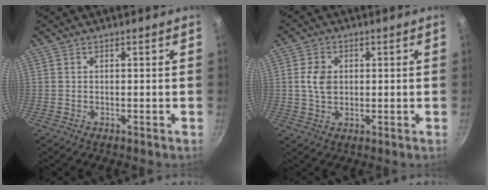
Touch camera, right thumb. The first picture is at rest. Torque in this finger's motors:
{"motor_torque": [-0.67, 0.34, 0.19, 0.65, 0.03]}